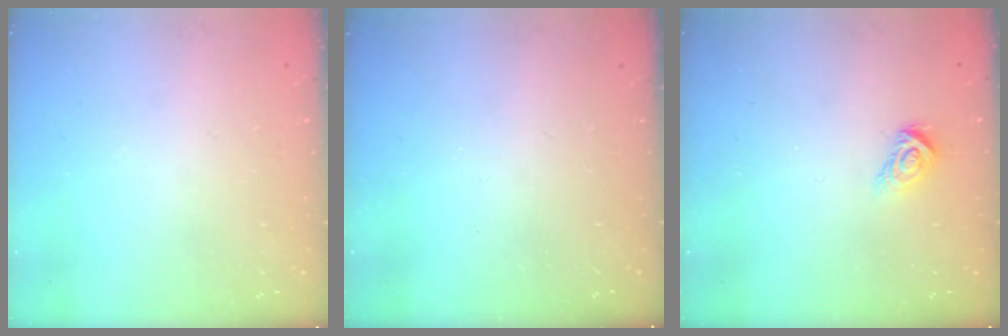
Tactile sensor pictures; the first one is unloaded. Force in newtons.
{"total": 0.0}
{"total": 6.0, "press": 6.0, "slide": 0.3}